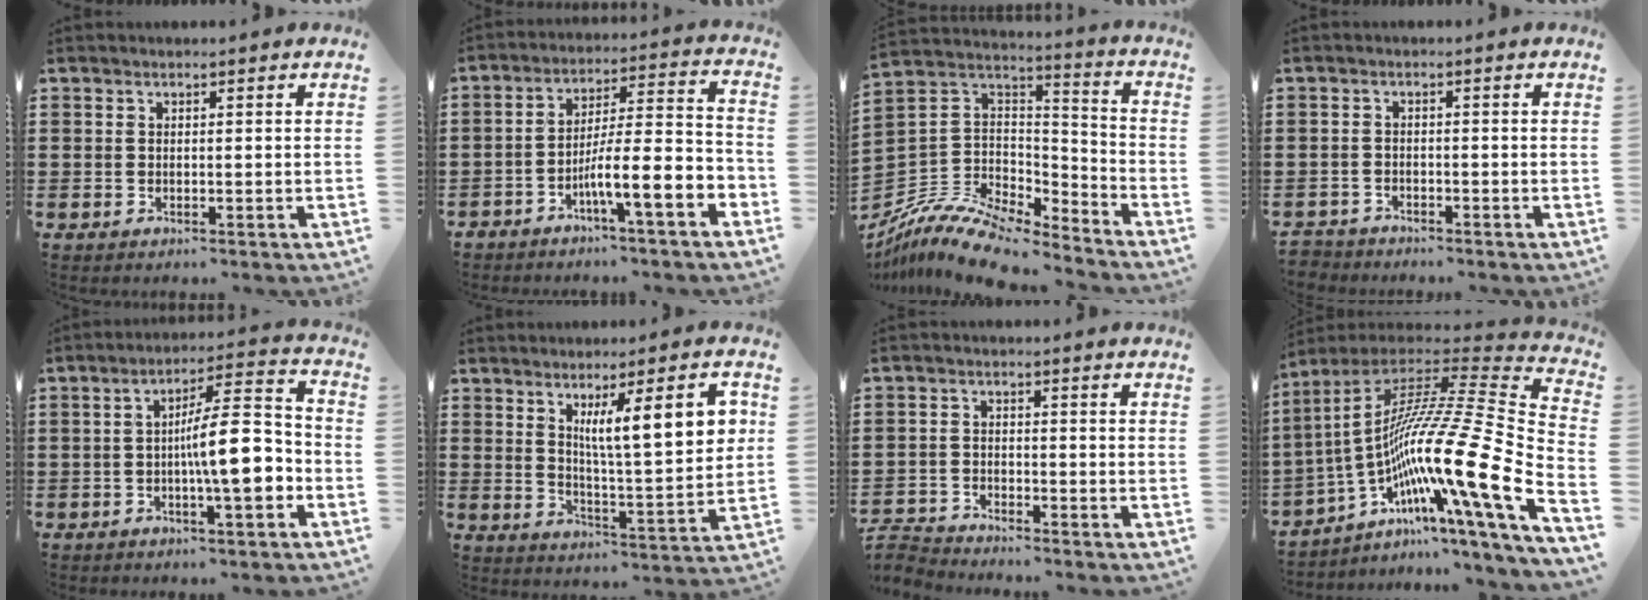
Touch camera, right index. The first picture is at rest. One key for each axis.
{"total": 9.2, "fx": -5.1, "fy": 1.1, "fz": 7.6, "tx": -0.127, "ty": -0.011, "tz": -0.095}
{"total": 11.0, "fx": -9.2, "fy": 4.0, "fz": 4.4, "tx": -0.098, "ty": 0.018, "tz": -0.182}
{"total": 1.8, "fx": -1.7, "fy": 0.4, "fz": -0.2, "tx": -0.003, "ty": 0.003, "tz": -0.040}
{"total": 11.0, "fx": -2.2, "fy": 2.6, "fz": 10.4, "tx": -0.150, "ty": -0.001, "tz": -0.042}
{"total": 10.3, "fx": 3.9, "fy": 1.8, "fz": 9.3, "tx": -0.157, "ty": -0.005, "tz": 0.059}
{"total": 3.0, "fx": -3.0, "fy": 0.3, "fz": -0.1, "tx": -0.013, "ty": -0.003, "tz": -0.069}
{"total": 20.6, "fx": -4.7, "fy": 1.8, "fz": 20.0, "tx": -0.396, "ty": -0.041, "tz": -0.104}